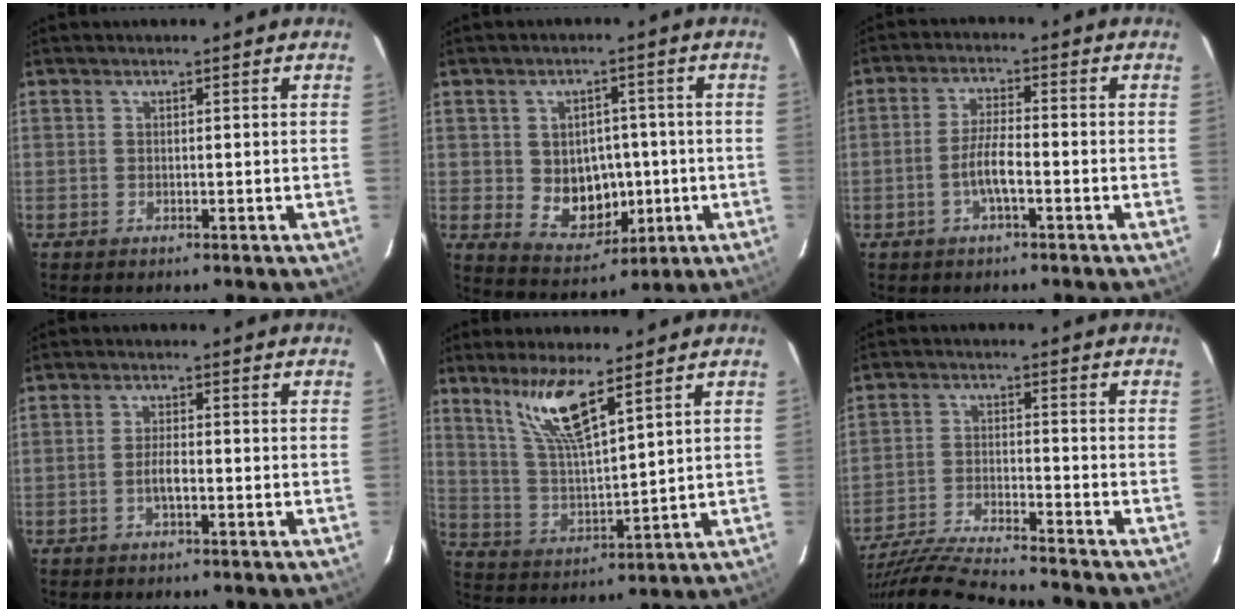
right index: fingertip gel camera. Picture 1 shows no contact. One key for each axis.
{"total": 9.1, "fx": -0.8, "fy": 7.6, "fz": 5.0, "tx": -0.099, "ty": 0.002, "tz": 0.011}
{"total": 4.9, "fx": -2.0, "fy": 0.8, "fz": 4.4, "tx": -0.091, "ty": 0.005, "tz": -0.039}
{"total": 2.6, "fx": -1.0, "fy": 0.6, "fz": 2.3, "tx": -0.047, "ty": 0.004, "tz": -0.020}
{"total": 10.7, "fx": 7.1, "fy": 1.4, "fz": 7.9, "tx": -0.148, "ty": 0.001, "tz": 0.151}
{"total": 17.6, "fx": -16.1, "fy": 0.2, "fz": 7.2, "tx": -0.155, "ty": -0.031, "tz": -0.275}